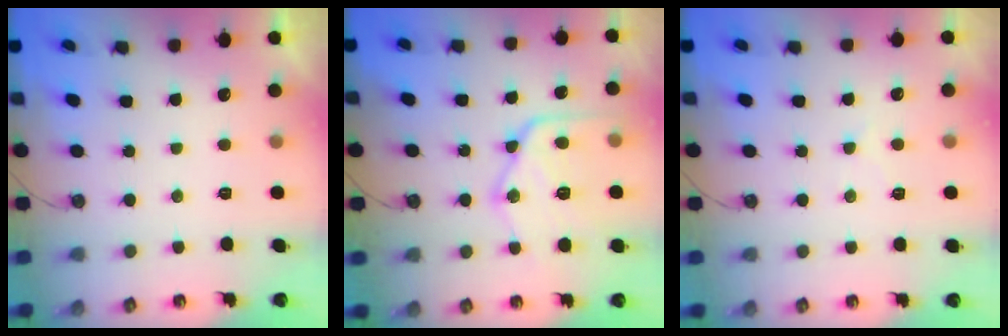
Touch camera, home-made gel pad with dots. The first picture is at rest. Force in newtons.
{"total": 18.9, "press": 18.8, "slide": 2.1}
{"total": 4.5, "press": 4.5, "slide": 0.5}